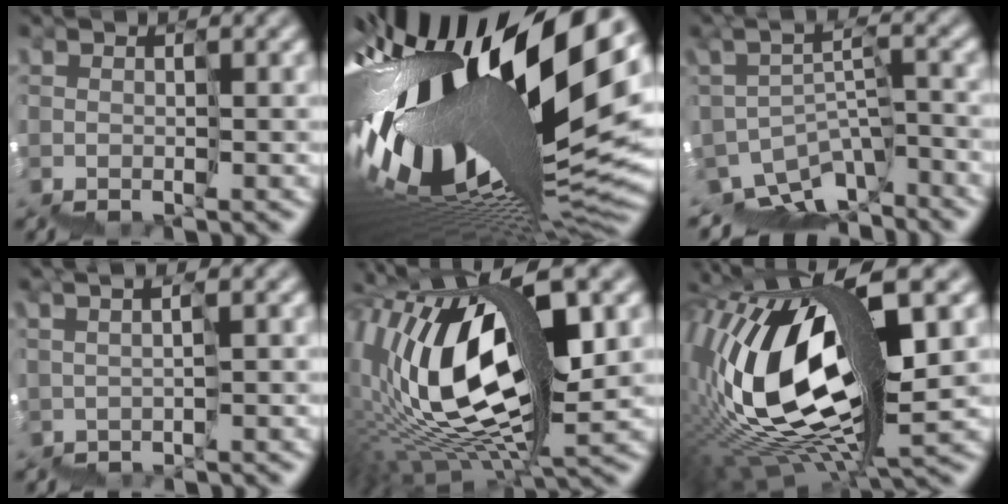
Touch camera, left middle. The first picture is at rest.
{"total": 16.9, "force": [4.2, 5.7, 15.4], "torque": [-0.291, -0.017, 0.076]}
{"total": 3.7, "force": [-3.4, 1.0, 1.2], "torque": [-0.020, 0.020, -0.065]}
{"total": 1.9, "force": [1.5, -1.1, -0.1], "torque": [0.002, 0.010, 0.024]}
{"total": 13.3, "force": [5.4, 4.9, 11.1], "torque": [-0.228, 0.039, 0.092]}
{"total": 13.6, "force": [3.6, 5.7, 11.8], "torque": [-0.249, 0.031, 0.068]}